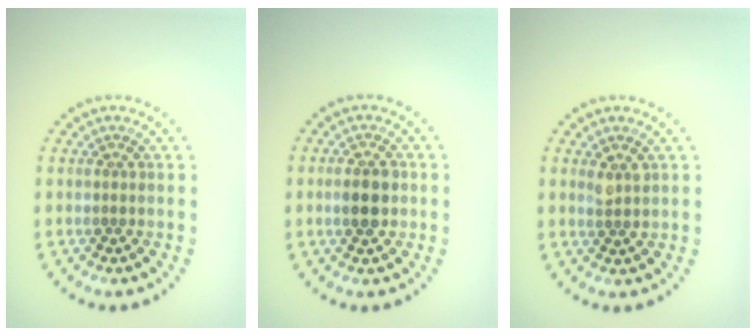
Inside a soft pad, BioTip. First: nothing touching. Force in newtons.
{"total": 3.0, "press": 3.0, "slide": 0.1}
{"total": 1.4, "press": 1.3, "slide": 0.7}